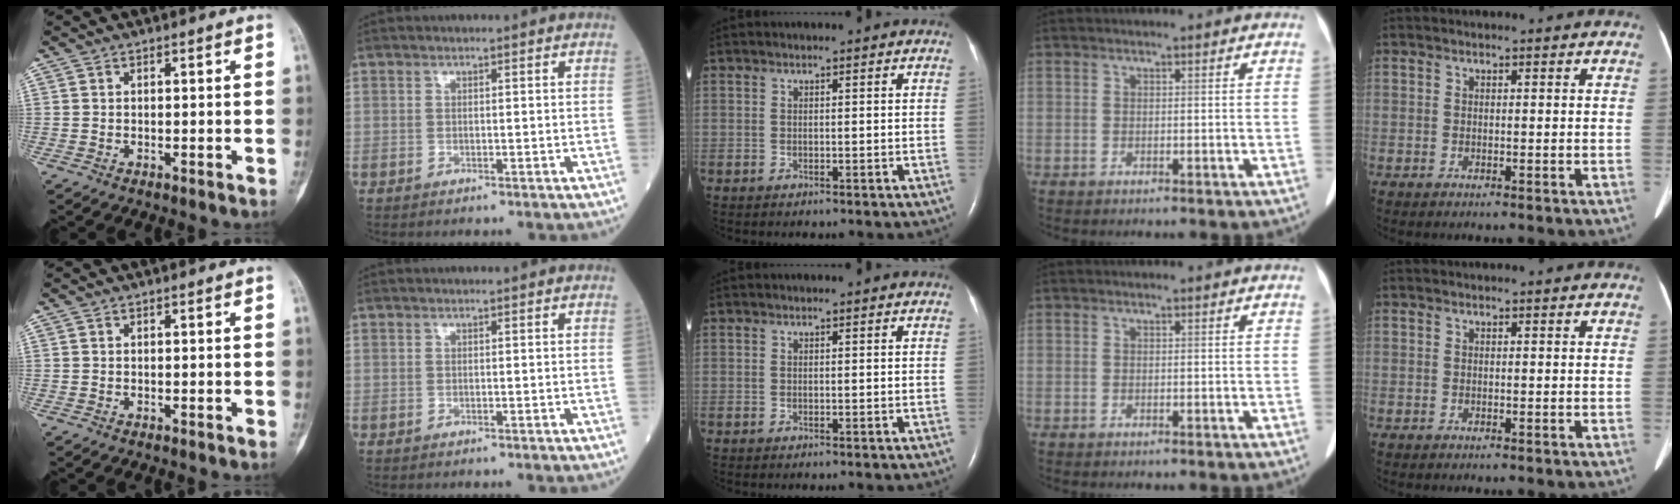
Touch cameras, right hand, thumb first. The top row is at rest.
{}